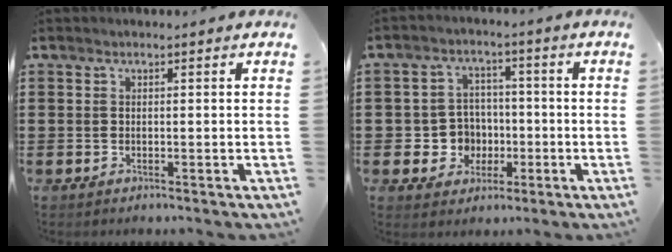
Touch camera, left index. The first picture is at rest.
{"total": 5.9, "force": [-1.1, 5.6, 1.6], "torque": [-0.042, 0.013, -0.018]}